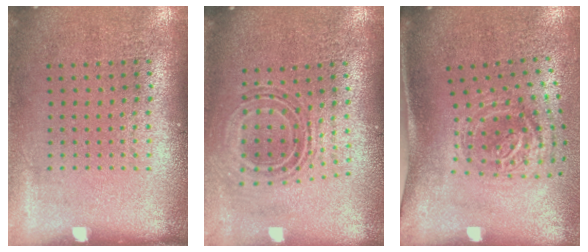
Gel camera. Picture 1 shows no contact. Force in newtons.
{"total": 0.7, "press": 0.7, "slide": 0.2}
{"total": 1.7, "press": 1.2, "slide": 1.2}